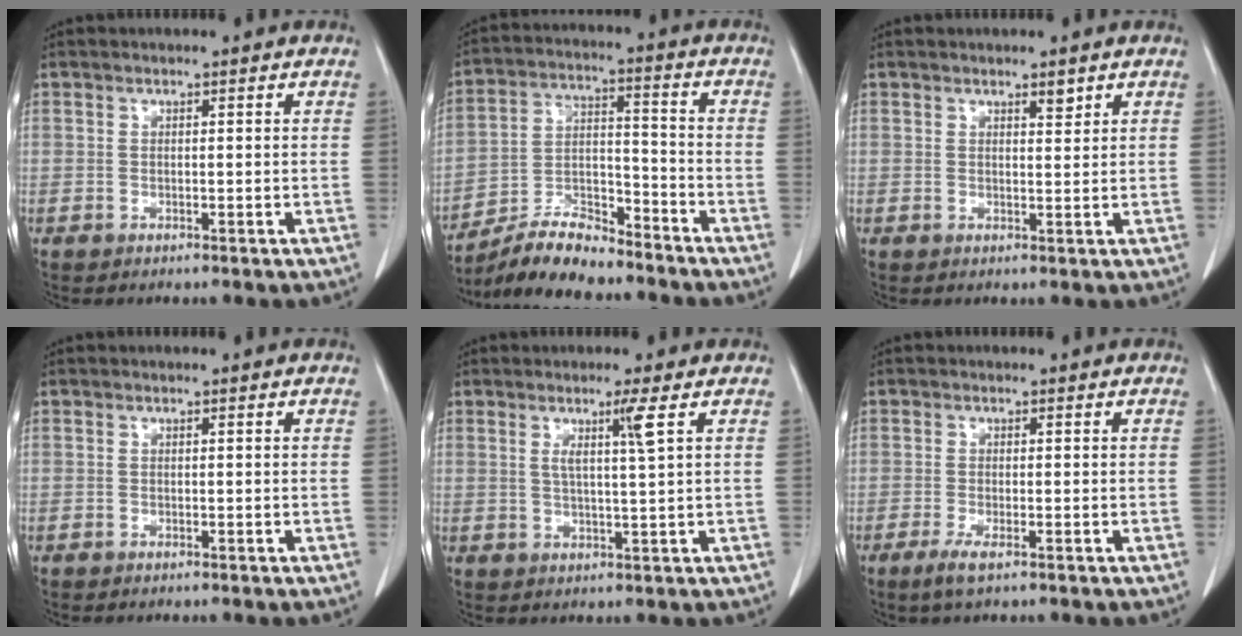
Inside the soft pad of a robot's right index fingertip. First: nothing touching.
{"total": 10.7, "force": [-9.7, 2.2, 4.1], "torque": [-0.075, 0.009, -0.177]}
{"total": 1.5, "force": [1.0, 0.4, 0.9], "torque": [-0.015, -0.006, 0.016]}
{"total": 0.0}
{"total": 3.6, "force": [1.4, -1.0, 3.2], "torque": [-0.062, -0.006, 0.028]}
{"total": 2.7, "force": [-1.7, 0.3, 2.0], "torque": [-0.044, -0.006, -0.032]}